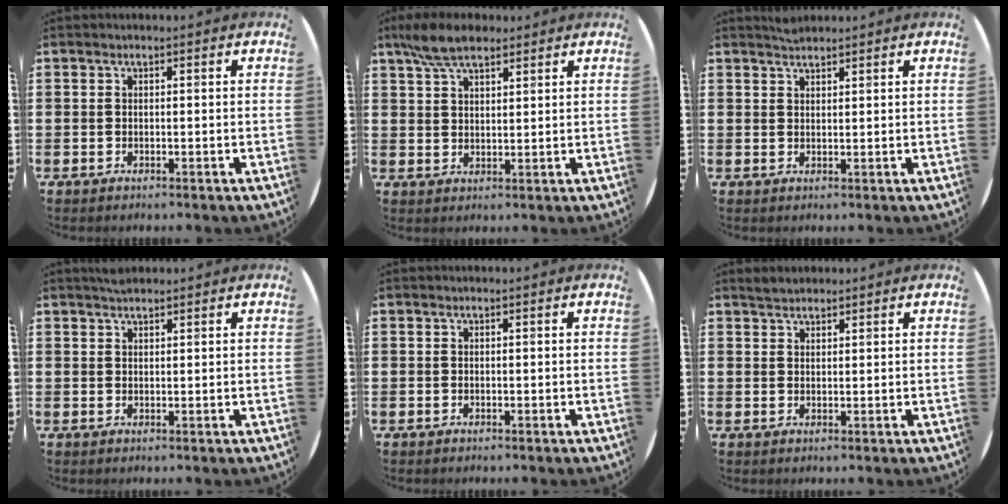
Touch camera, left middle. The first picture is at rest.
{"total": 6.3, "force": [5.1, 2.1, 3.1], "torque": [-0.074, -0.003, 0.096]}
{"total": 1.6, "force": [1.5, 0.2, 0.2], "torque": [-0.006, 0.001, 0.030]}
{"total": 1.4, "force": [1.4, 0.3, 0.4], "torque": [-0.009, 0.001, 0.026]}
{"total": 0.0}
{"total": 1.7, "force": [1.6, 0.4, 0.1], "torque": [0.003, 0.000, 0.030]}